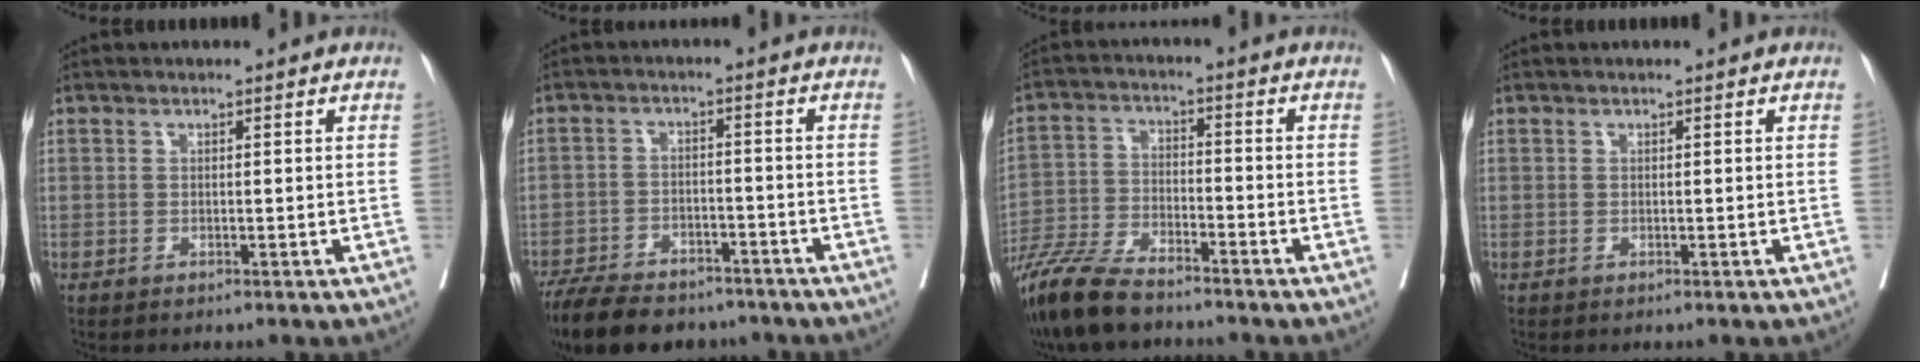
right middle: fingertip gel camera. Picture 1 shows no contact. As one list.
[{"total": 14.4, "force": [-11.9, 5.4, 6.1], "torque": [-0.120, -0.005, -0.177]}, {"total": 12.5, "force": [-10.4, 2.6, 6.4], "torque": [-0.126, -0.034, -0.190]}, {"total": 0.0}]